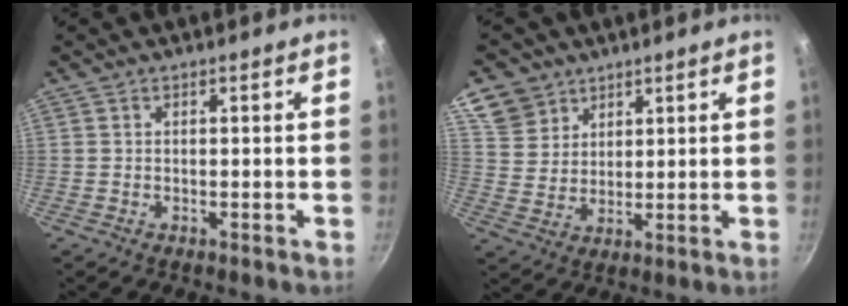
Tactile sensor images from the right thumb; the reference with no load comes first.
{"total": 8.2, "force": [5.2, 6.0, 1.7], "torque": [-0.005, -0.016, 0.102]}